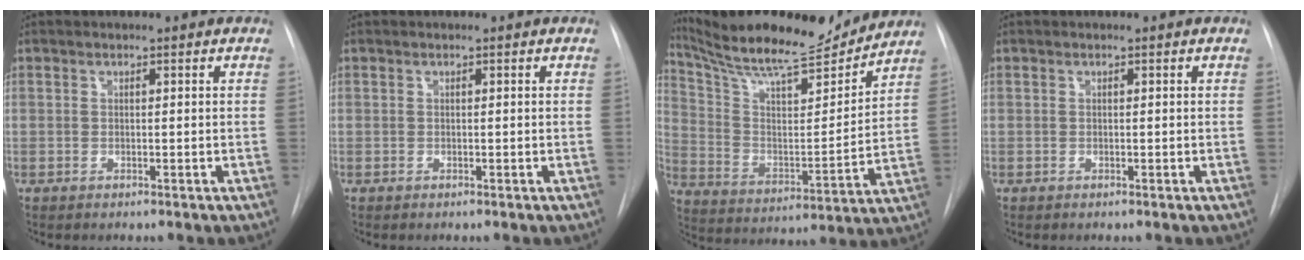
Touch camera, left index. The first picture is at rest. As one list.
[{"total": 0.0}, {"total": 19.0, "force": [17.4, 2.2, 7.3], "torque": [-0.135, -0.015, 0.279]}, {"total": 0.0}]